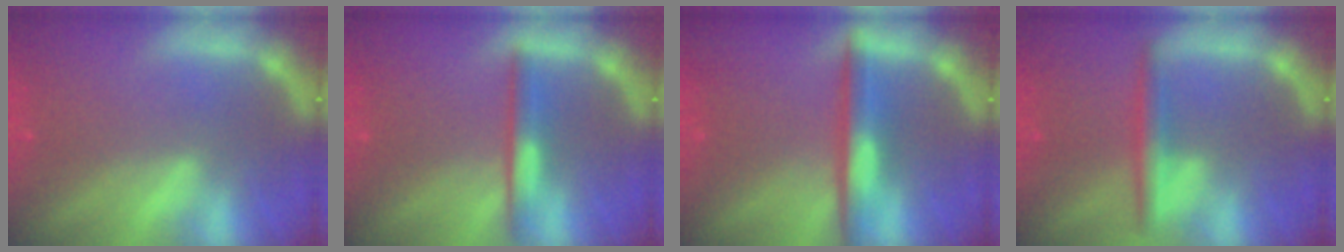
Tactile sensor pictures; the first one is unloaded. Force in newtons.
{"total": 3.0}
{"total": 4.5}
{"total": 3.0}